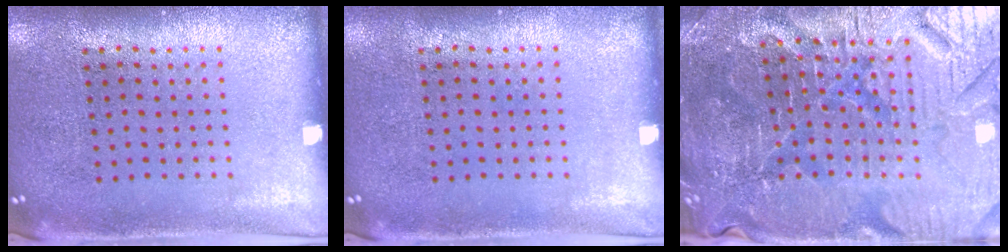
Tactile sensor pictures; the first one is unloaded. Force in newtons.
{"total": 0.0}
{"total": 4.8, "press": 4.6, "slide": 1.2}